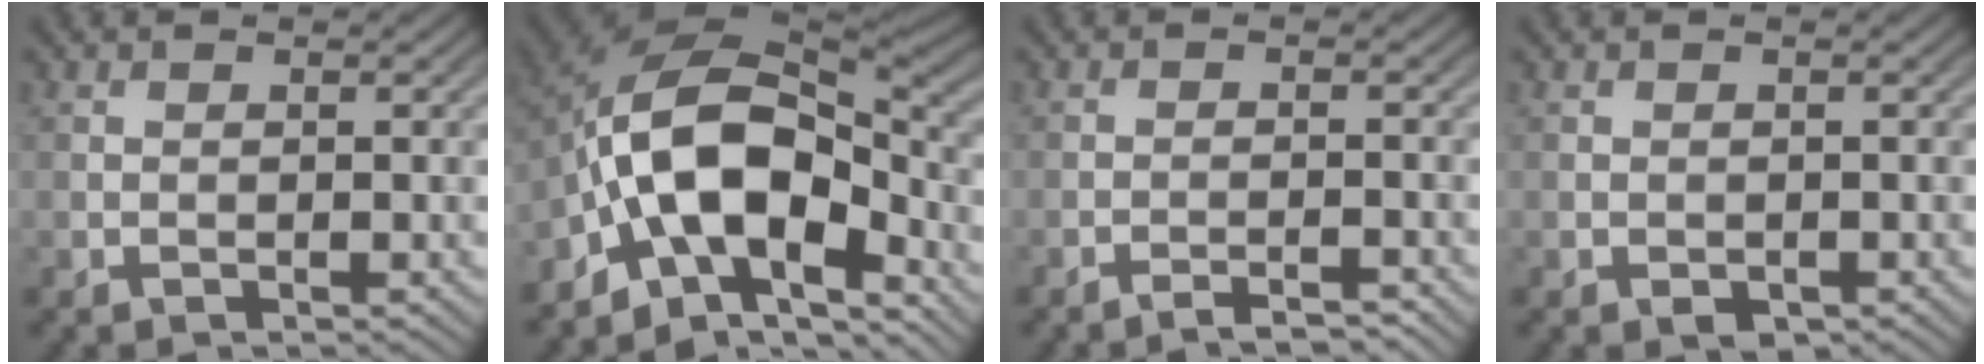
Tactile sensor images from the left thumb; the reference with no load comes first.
{"total": 14.5, "force": [-5.6, 8.2, 10.6], "torque": [-0.178, -0.011, -0.116]}
{"total": 2.8, "force": [-2.4, 0.2, 1.4], "torque": [-0.016, 0.006, -0.045]}
{"total": 1.2, "force": [-0.6, 0.7, 0.7], "torque": [-0.012, -0.007, -0.008]}